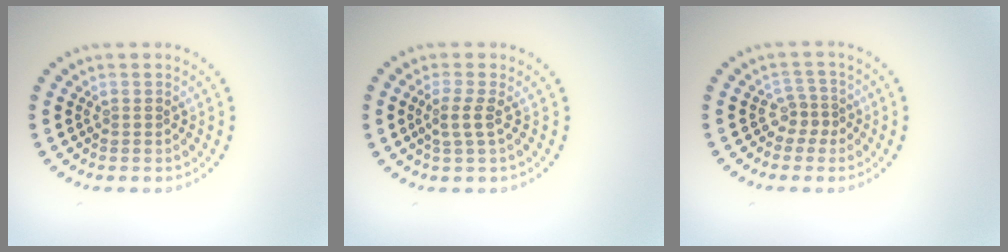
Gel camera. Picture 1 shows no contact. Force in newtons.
{"total": 1.7, "press": 1.3, "slide": 1.0}
{"total": 1.8, "press": 1.1, "slide": 1.4}